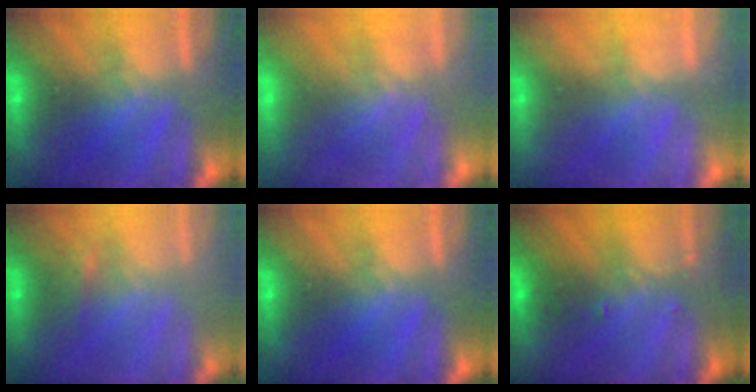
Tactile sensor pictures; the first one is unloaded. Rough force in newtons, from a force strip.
{"total": 7.4}
{"total": 2.2}
{"total": 2.2}
{"total": 0.0}
{"total": 2.7}